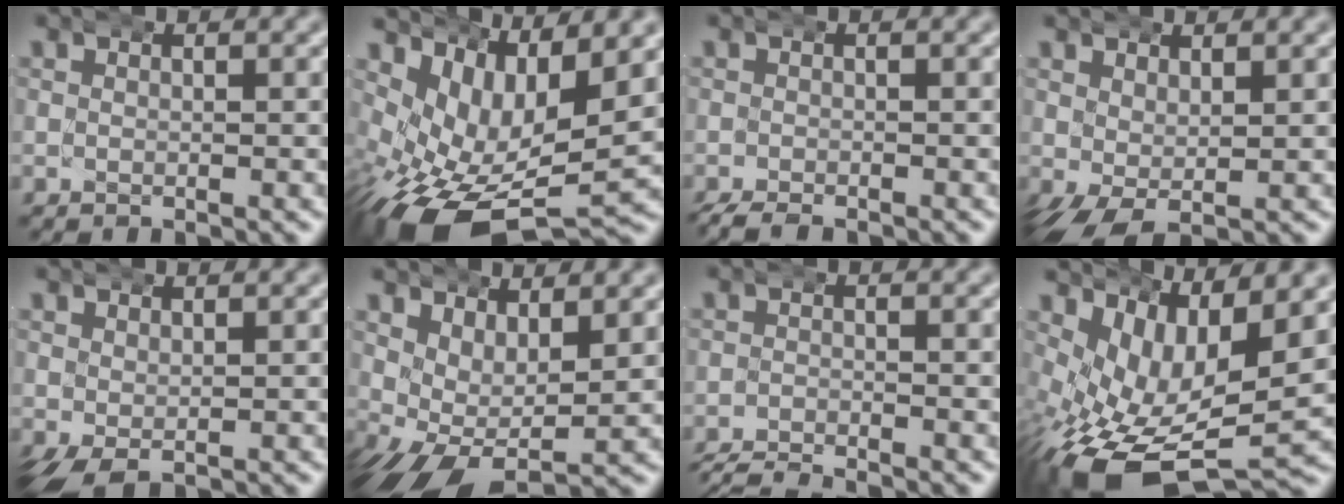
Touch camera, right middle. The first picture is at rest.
{"total": 10.3, "force": [-2.8, 6.9, 7.2], "torque": [-0.158, -0.044, -0.023]}
{"total": 2.1, "force": [-2.0, 0.6, 0.2], "torque": [-0.011, -0.007, -0.032]}
{"total": 4.0, "force": [-1.9, 2.2, 2.7], "torque": [-0.064, -0.030, -0.011]}
{"total": 1.9, "force": [-1.2, 1.0, 1.1], "torque": [-0.026, -0.013, -0.008]}
{"total": 6.1, "force": [-1.8, 4.4, 3.8], "torque": [-0.103, -0.042, -0.013]}
{"total": 5.7, "force": [-5.5, 1.4, 1.0], "torque": [-0.022, -0.016, -0.086]}
{"total": 11.0, "force": [-3.7, 7.1, 7.6], "torque": [-0.165, -0.049, -0.038]}